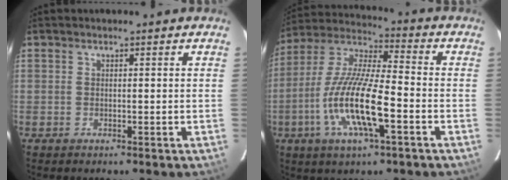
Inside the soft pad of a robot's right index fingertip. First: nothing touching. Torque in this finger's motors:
{"motor_torque": [1.86, -0.28, 1.06, 0.21]}